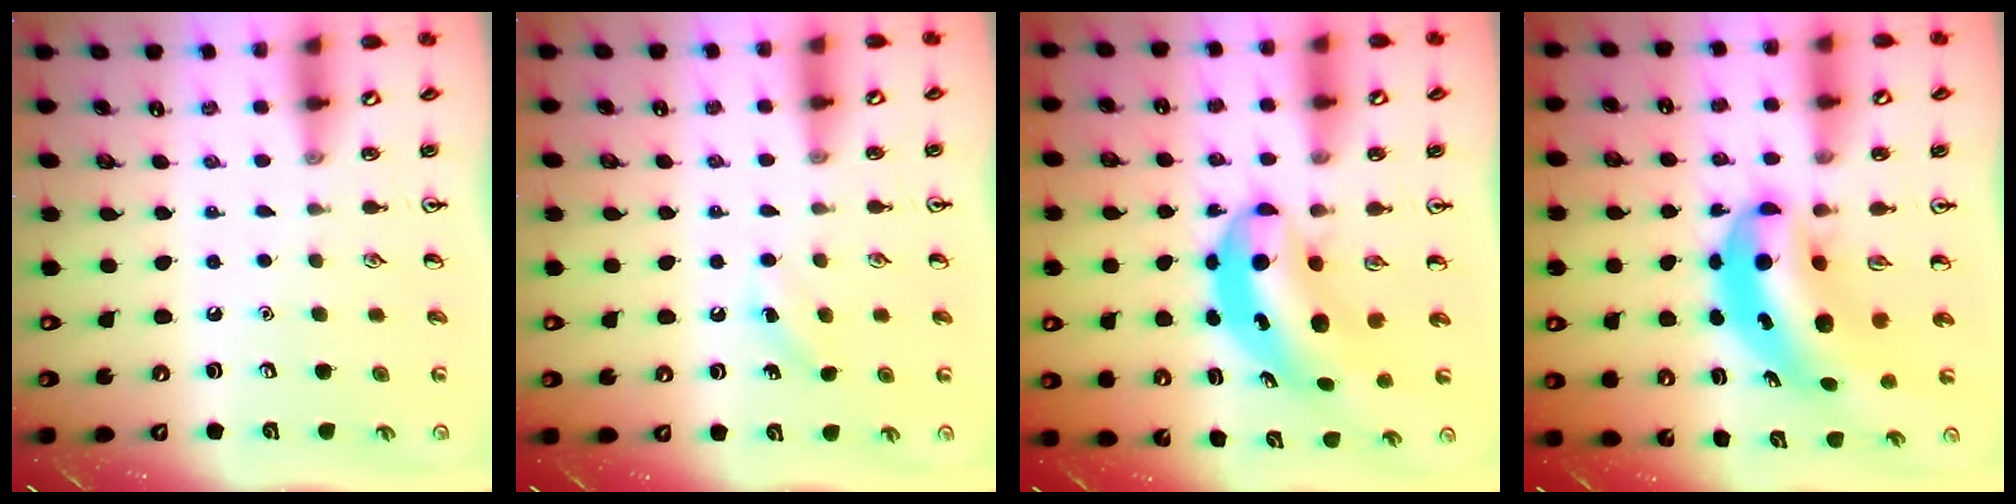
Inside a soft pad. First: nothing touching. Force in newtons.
{"total": 2.8, "press": 2.6, "slide": 1.0}
{"total": 7.0, "press": 6.7, "slide": 1.8}
{"total": 8.1, "press": 7.7, "slide": 2.3}